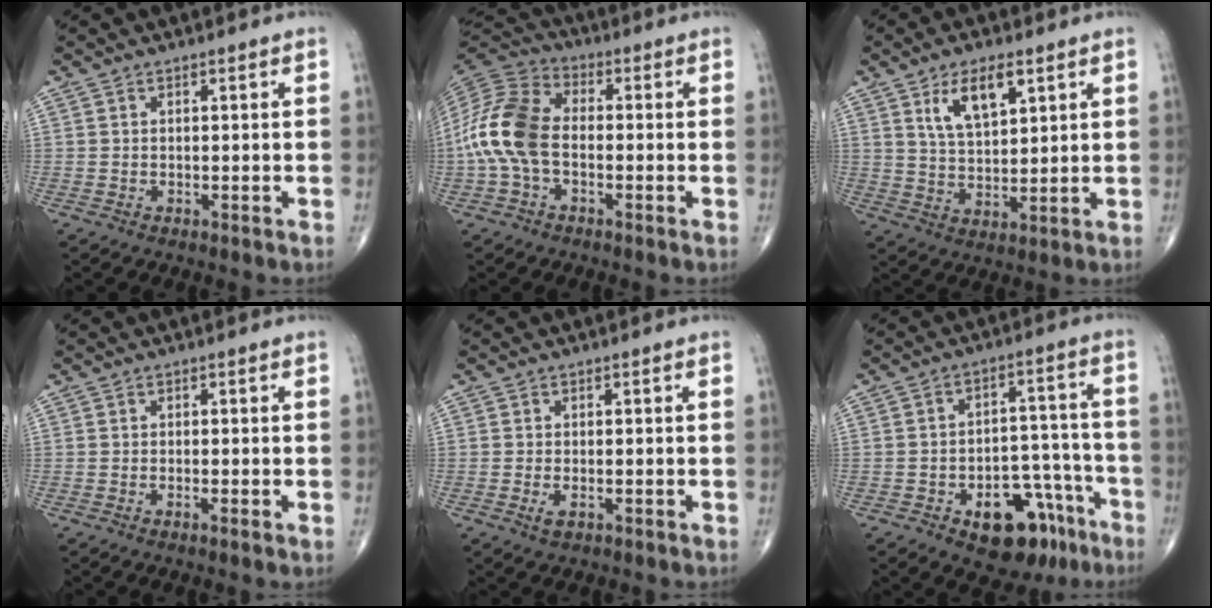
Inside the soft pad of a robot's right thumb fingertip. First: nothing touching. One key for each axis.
{"total": 13.3, "fx": -1.8, "fy": 8.2, "fz": 10.3, "tx": -0.222, "ty": 0.034, "tz": -0.045}
{"total": 8.9, "fx": 4.4, "fy": 4.0, "fz": 6.7, "tx": -0.106, "ty": -0.021, "tz": 0.085}
{"total": 0.9, "fx": -0.5, "fy": -0.1, "fz": 0.8, "tx": -0.018, "ty": -0.002, "tz": -0.012}
{"total": 1.7, "fx": -0.7, "fy": 0.7, "fz": 1.3, "tx": -0.026, "ty": -0.002, "tz": -0.014}
{"total": 14.3, "fx": -8.0, "fy": 8.1, "fz": 8.6, "tx": -0.075, "ty": 0.069, "tz": -0.106}